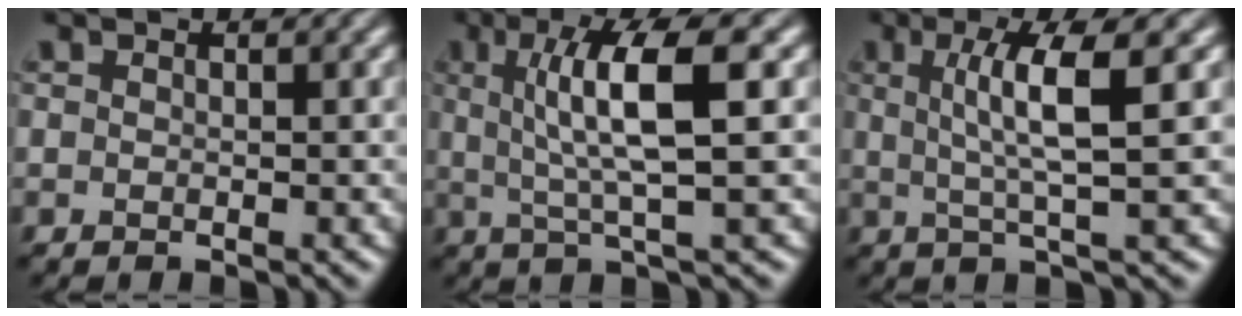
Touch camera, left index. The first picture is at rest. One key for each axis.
{"total": 6.9, "fx": 1.4, "fy": 1.3, "fz": 6.6, "tx": -0.118, "ty": 0.008, "tz": 0.027}
{"total": 5.4, "fx": 1.2, "fy": 0.9, "fz": 5.2, "tx": -0.090, "ty": 0.005, "tz": 0.023}